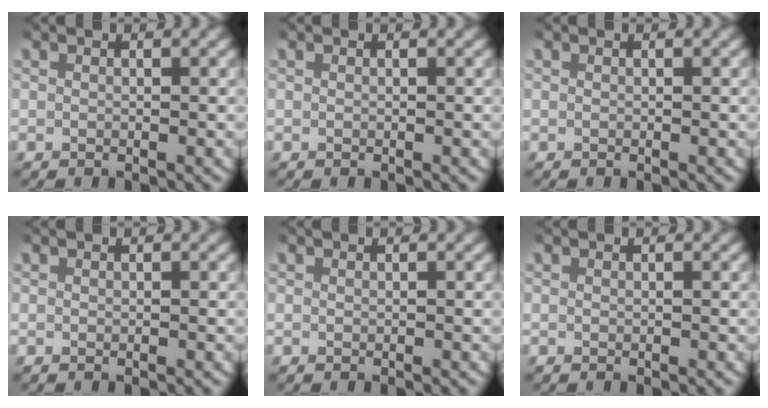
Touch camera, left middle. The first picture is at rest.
{"total": 0.0}
{"total": 0.0}
{"total": 0.0}
{"total": 0.0}
{"total": 0.0}